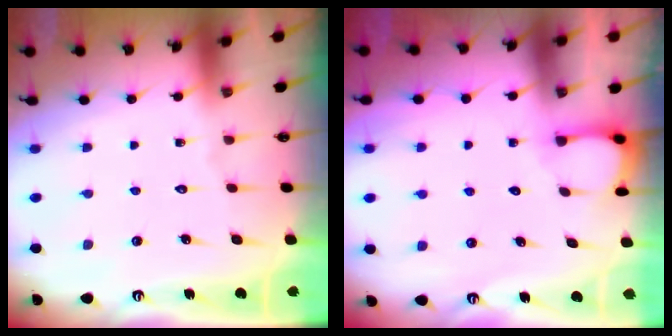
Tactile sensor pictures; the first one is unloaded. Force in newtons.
{"total": 2.1, "press": 2.1, "slide": 0.3}